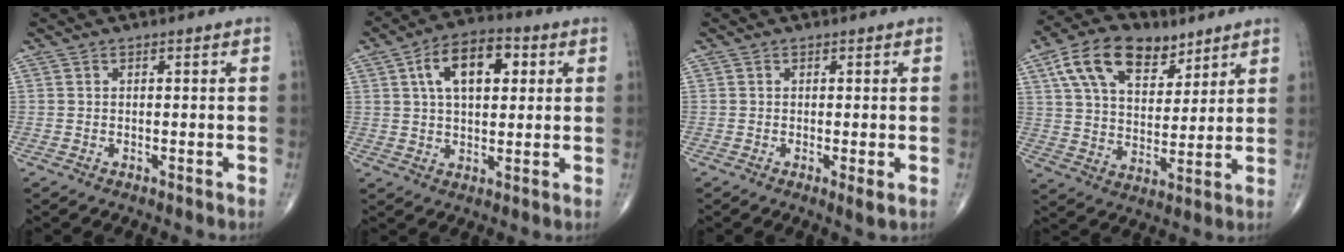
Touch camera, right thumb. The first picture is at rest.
{"total": 12.3, "force": [3.7, 6.8, 9.6], "torque": [-0.141, 0.010, 0.054]}
{"total": 1.8, "force": [-0.3, 0.2, 1.8], "torque": [-0.034, -0.008, -0.007]}
{"total": 16.1, "force": [8.6, 9.4, 9.9], "torque": [-0.143, -0.022, 0.154]}